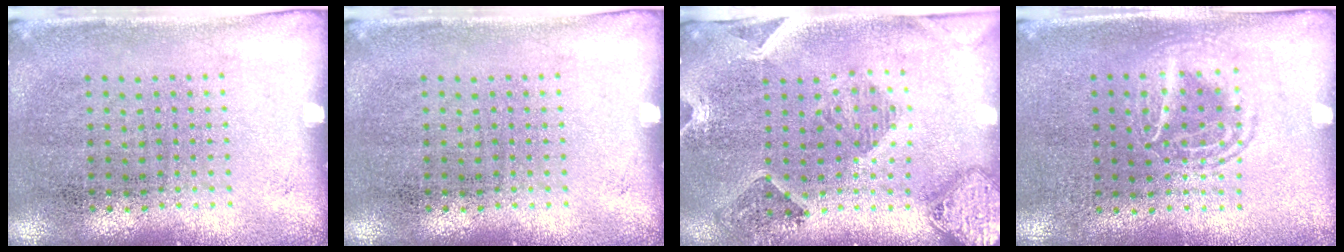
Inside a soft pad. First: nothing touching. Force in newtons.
{"total": 0.0}
{"total": 1.6, "press": 1.5, "slide": 0.3}
{"total": 1.2, "press": 1.2, "slide": 0.1}